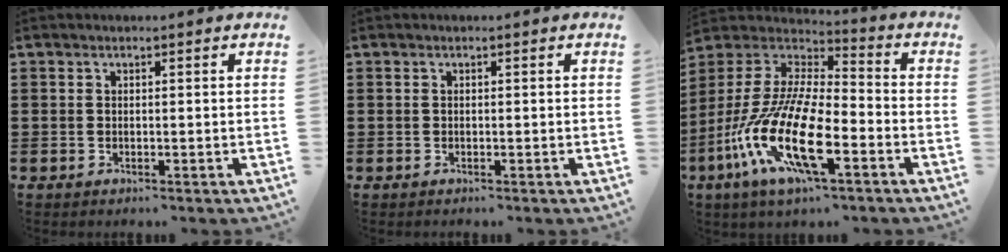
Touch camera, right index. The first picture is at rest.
{"total": 0.0}
{"total": 16.1, "force": [-7.4, 5.4, 13.3], "torque": [-0.307, -0.005, -0.143]}